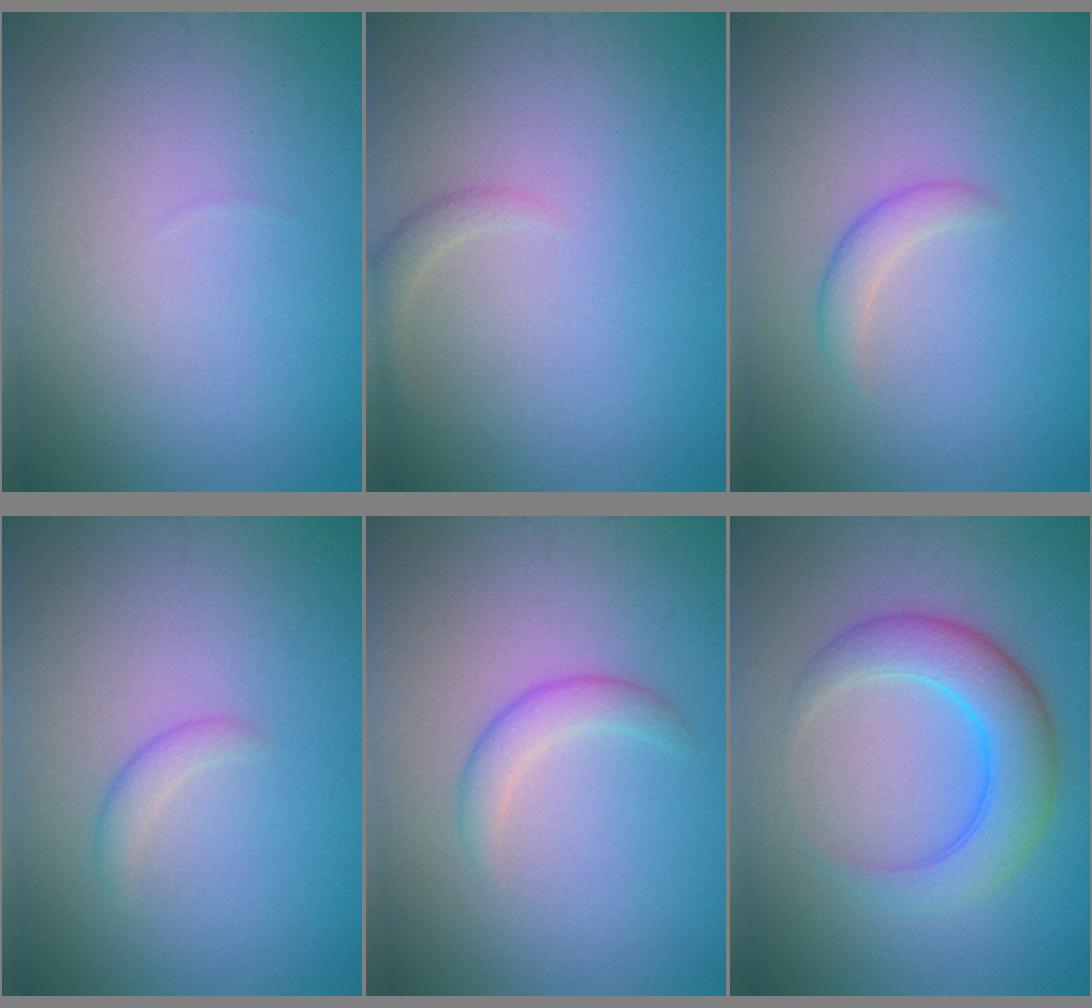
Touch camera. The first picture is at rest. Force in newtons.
{"total": 1.2, "press": 1.2, "slide": 0.1}
{"total": 1.5, "press": 1.5, "slide": 0.0}
{"total": 1.1, "press": 1.1, "slide": 0.0}
{"total": 1.8, "press": 1.8, "slide": 0.1}
{"total": 4.1, "press": 4.1, "slide": 0.1}